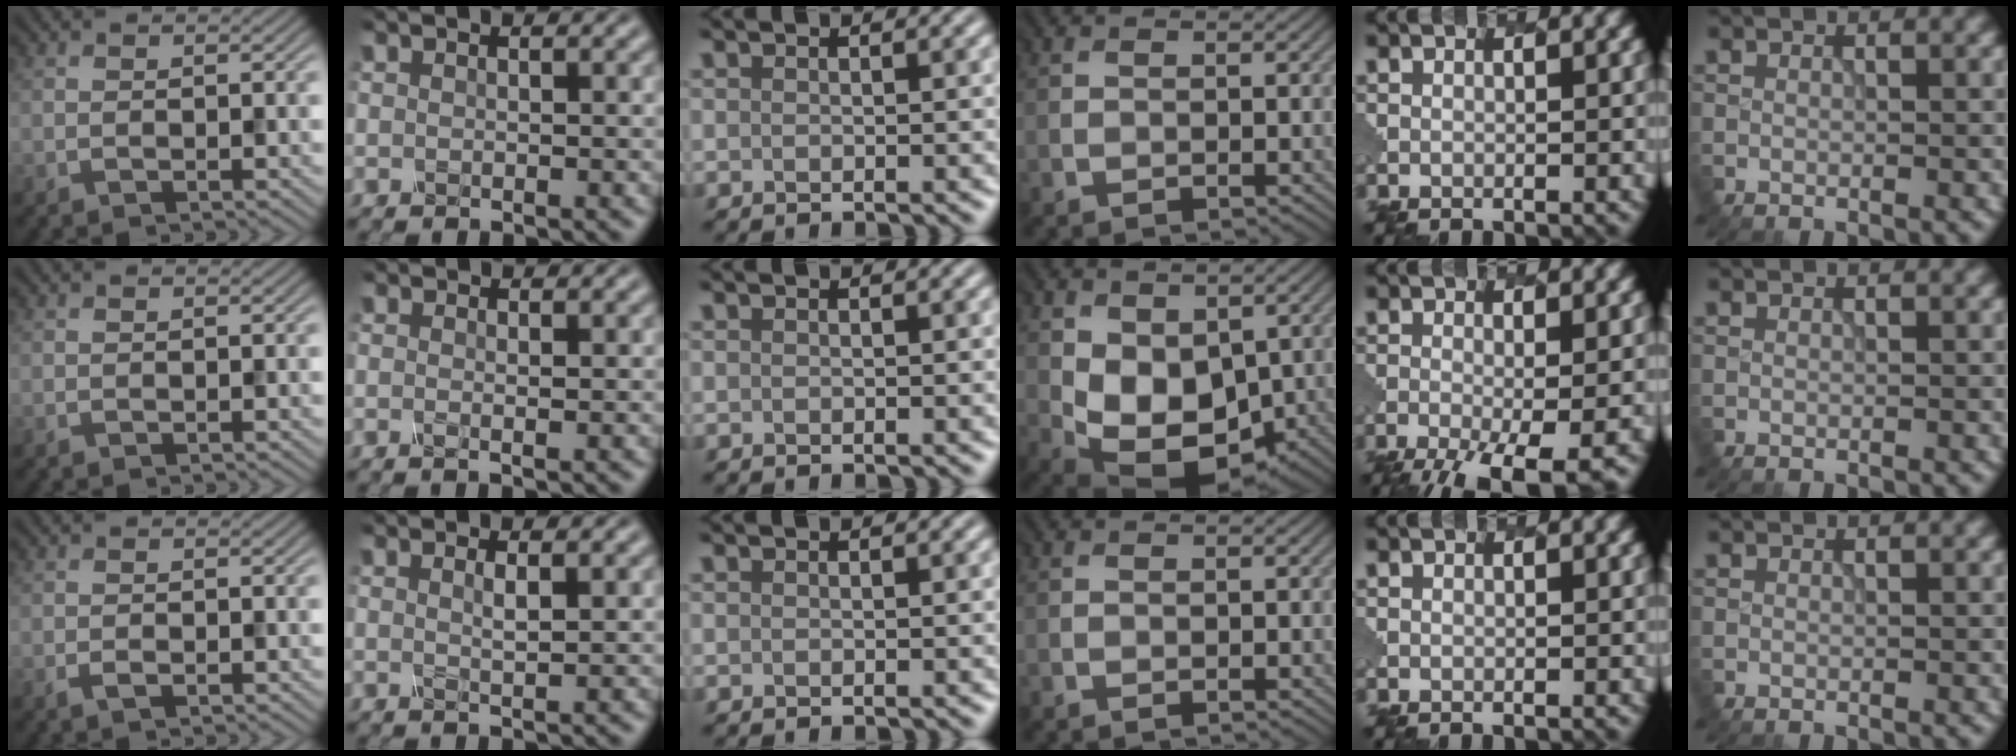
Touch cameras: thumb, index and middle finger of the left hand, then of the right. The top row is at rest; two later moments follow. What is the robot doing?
{"motion": "dispense", "object": "pipette"}